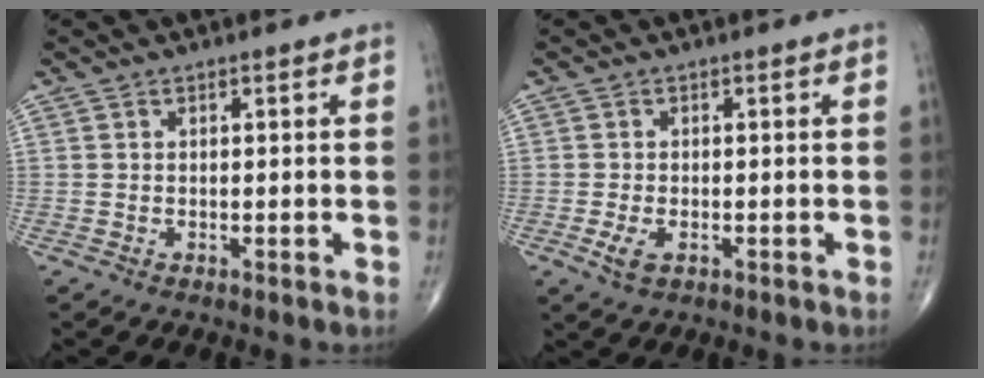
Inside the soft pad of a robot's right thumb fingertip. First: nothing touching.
{"total": 2.9, "force": [-1.1, 1.6, 2.2], "torque": [-0.045, -0.001, -0.019]}